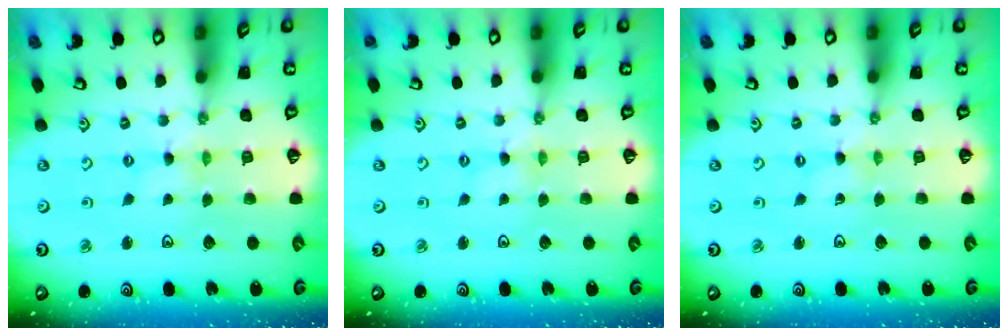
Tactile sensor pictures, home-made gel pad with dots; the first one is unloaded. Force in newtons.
{"total": 0.7, "press": 0.7, "slide": 0.1}
{"total": 0.0}